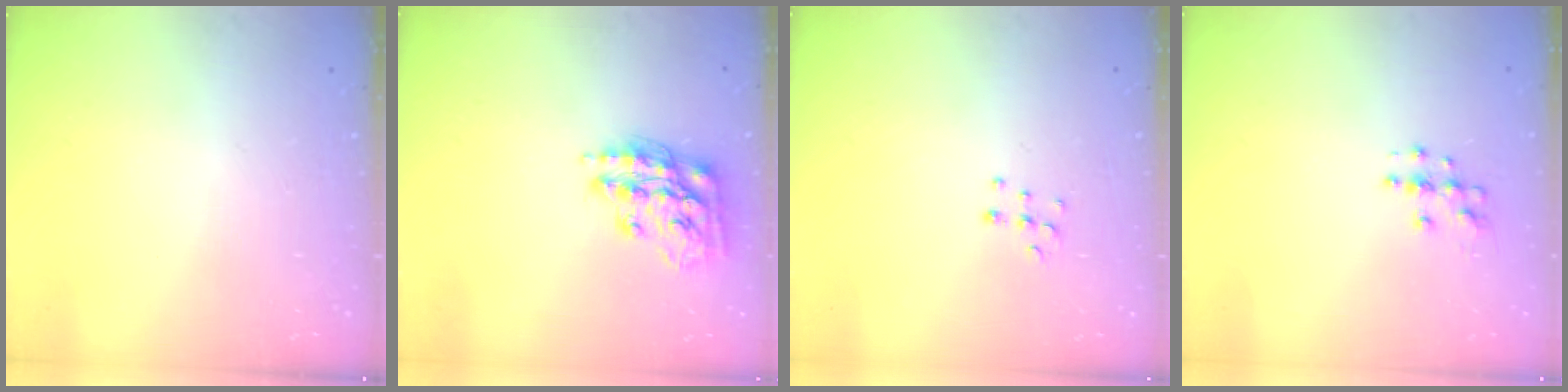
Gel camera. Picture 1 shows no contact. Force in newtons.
{"total": 16.3, "press": 16.2, "slide": 1.1}
{"total": 5.8, "press": 5.8, "slide": 0.4}
{"total": 3.9, "press": 3.9, "slide": 0.3}